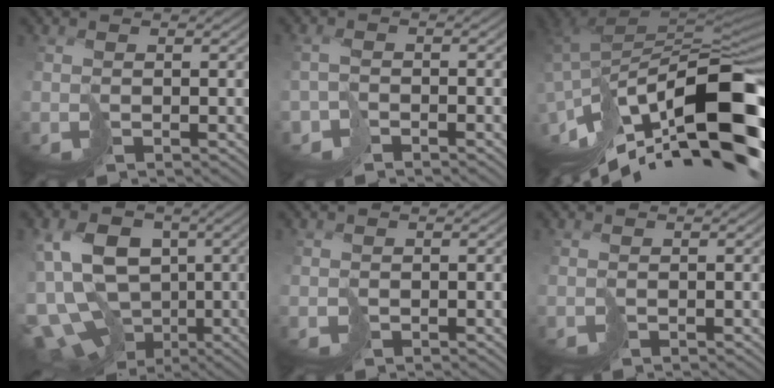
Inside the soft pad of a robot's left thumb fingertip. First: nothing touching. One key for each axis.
{"total": 2.1, "fx": -1.9, "fy": 0.4, "fz": 0.7, "tx": -0.003, "ty": 0.005, "tz": -0.040}
{"total": 17.2, "fx": -8.9, "fy": 5.8, "fz": 13.5, "tx": -0.253, "ty": 0.015, "tz": -0.147}
{"total": 14.7, "fx": -3.5, "fy": 10.6, "fz": 9.5, "tx": -0.205, "ty": -0.010, "tz": -0.044}
{"total": 0.6, "fx": -0.2, "fy": 0.6, "fz": 0.1, "tx": -0.008, "ty": 0.001, "tz": -0.004}
{"total": 0.0}